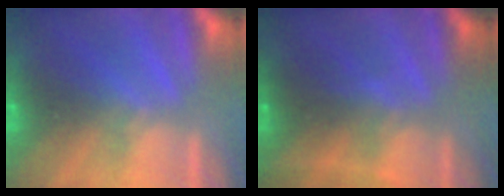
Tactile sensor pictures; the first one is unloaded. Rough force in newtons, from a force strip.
{"total": 2.4}